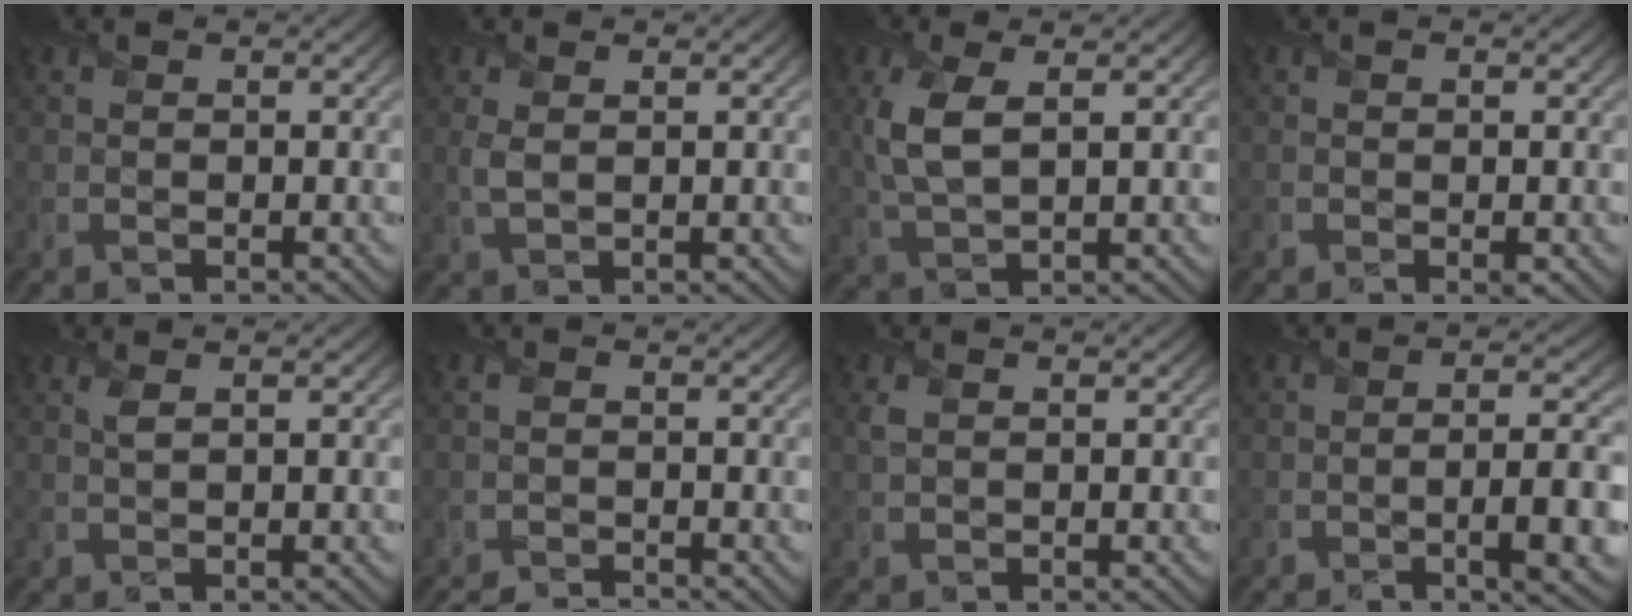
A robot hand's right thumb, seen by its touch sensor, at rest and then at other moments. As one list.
[{"total": 1.7, "force": [0.6, 0.6, 1.4], "torque": [-0.039, -0.001, 0.016]}, {"total": 5.8, "force": [1.4, 2.3, 5.1], "torque": [-0.128, 0.002, 0.031]}, {"total": 1.3, "force": [-0.3, 0.8, 0.9], "torque": [-0.014, -0.007, -0.003]}, {"total": 1.2, "force": [0.7, 0.2, 0.9], "torque": [-0.024, 0.001, 0.014]}, {"total": 2.0, "force": [-1.8, 0.4, 0.9], "torque": [-0.016, -0.010, -0.041]}, {"total": 1.0, "force": [0.5, 0.5, 0.7], "torque": [-0.021, -0.001, 0.014]}, {"total": 6.9, "force": [-1.9, 2.1, 6.3], "torque": [-0.096, -0.009, -0.026]}]